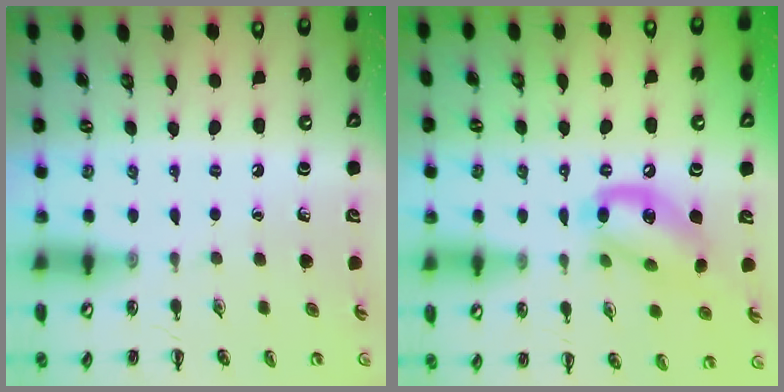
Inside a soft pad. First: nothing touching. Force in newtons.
{"total": 14.5, "press": 14.4, "slide": 2.3}